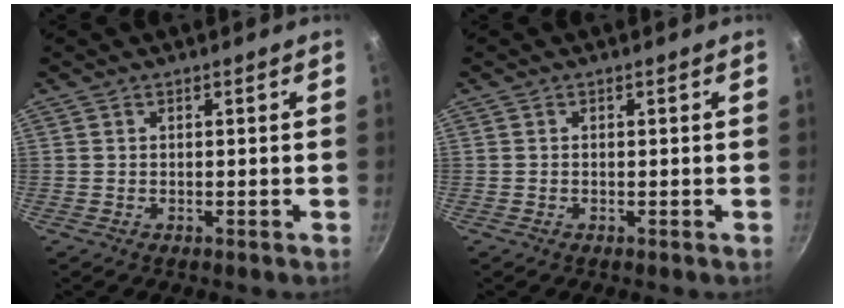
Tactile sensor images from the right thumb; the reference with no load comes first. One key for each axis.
{"total": 0.0}